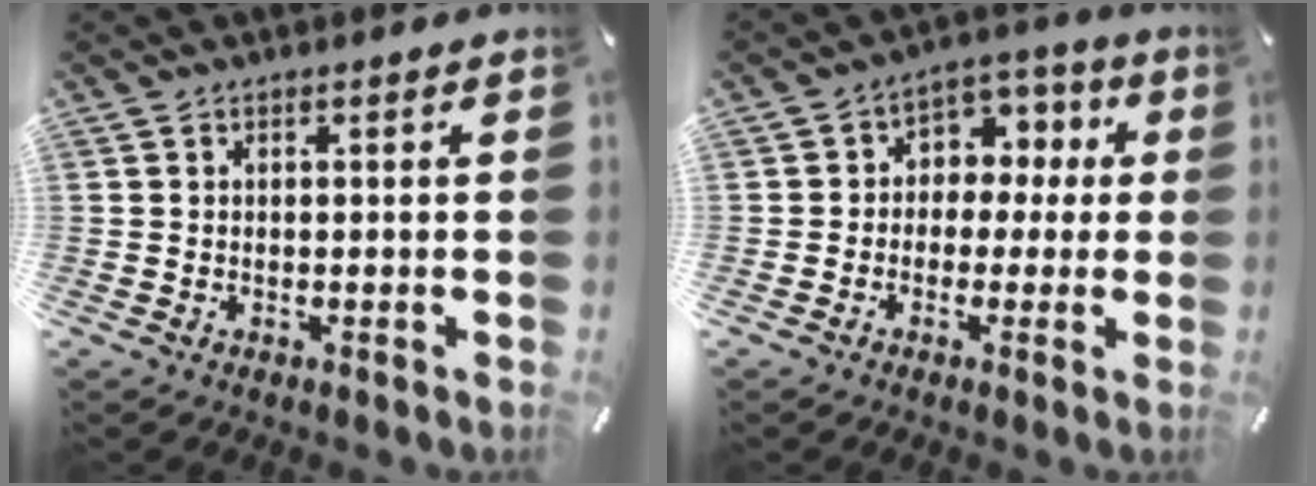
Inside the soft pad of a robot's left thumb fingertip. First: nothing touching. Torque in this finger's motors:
{"motor_torque": [-0.03, -0.09, 0.30, 0.27, -0.03]}